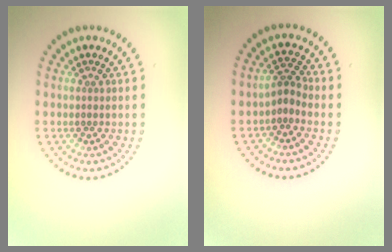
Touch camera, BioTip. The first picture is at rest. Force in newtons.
{"total": 1.8, "press": 1.2, "slide": 1.4}